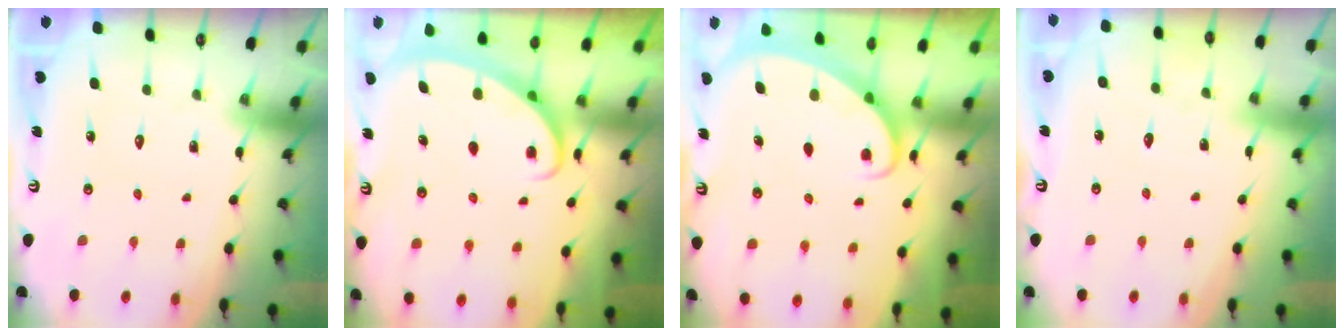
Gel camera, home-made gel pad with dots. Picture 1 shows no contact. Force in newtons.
{"total": 2.5, "press": 2.5, "slide": 0.4}
{"total": 2.1, "press": 2.1, "slide": 0.2}
{"total": 3.2, "press": 3.2, "slide": 0.3}